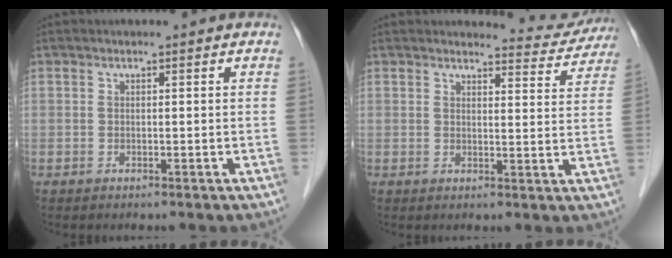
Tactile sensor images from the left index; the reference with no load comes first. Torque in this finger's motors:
{"motor_torque": [0.74, -0.74, 0.00, -0.02]}